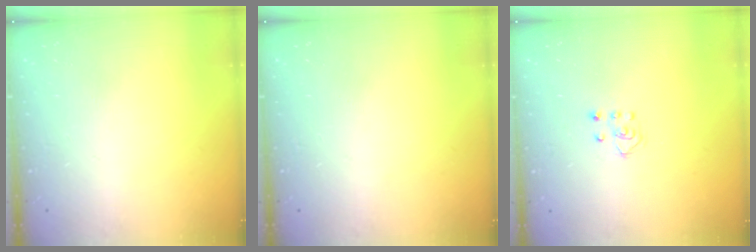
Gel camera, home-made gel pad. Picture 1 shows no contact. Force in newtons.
{"total": 0.0}
{"total": 4.0, "press": 4.0, "slide": 0.3}